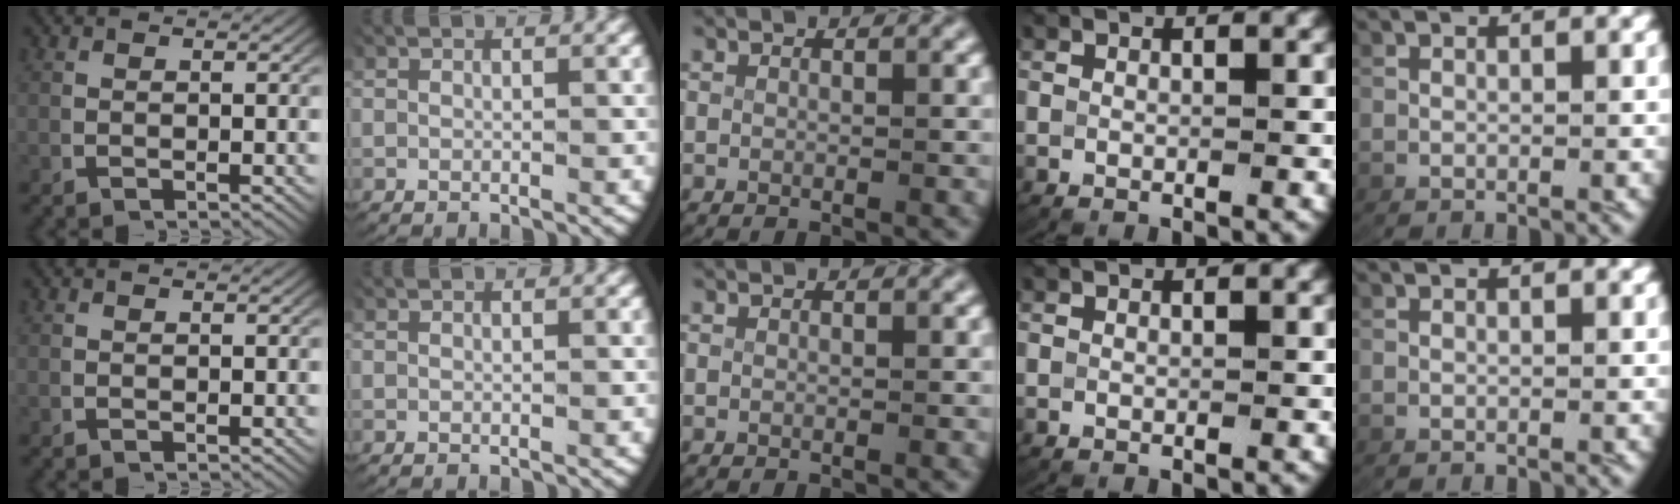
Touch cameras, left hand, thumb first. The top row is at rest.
{}